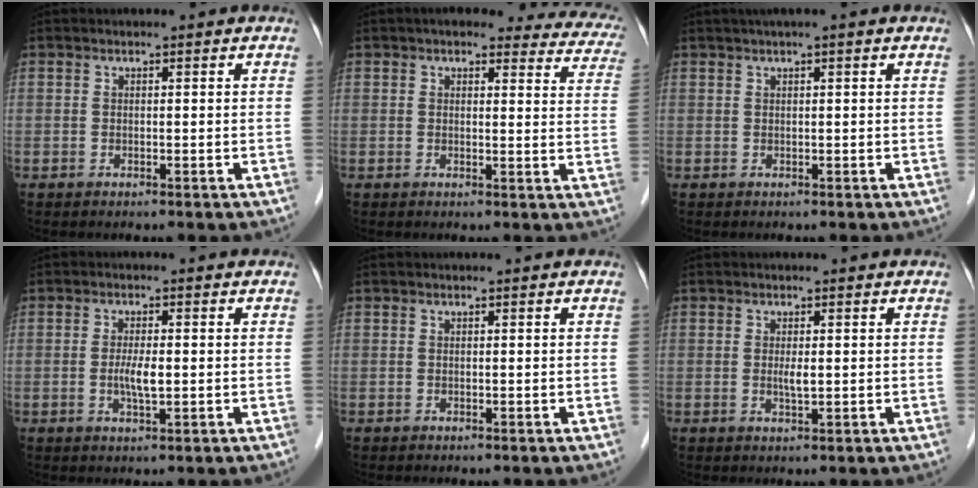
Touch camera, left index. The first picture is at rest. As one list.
[{"total": 16.6, "force": [14.8, 5.1, 5.6], "torque": [-0.027, -0.001, 0.139]}, {"total": 2.5, "force": [1.6, -0.2, 1.9], "torque": [-0.033, 0.019, 0.029]}, {"total": 3.2, "force": [-0.4, 0.6, 3.2], "torque": [-0.066, -0.003, -0.004]}, {"total": 0.0}, {"total": 1.8, "force": [0.1, 0.3, 1.7], "torque": [-0.037, -0.003, 0.005]}]